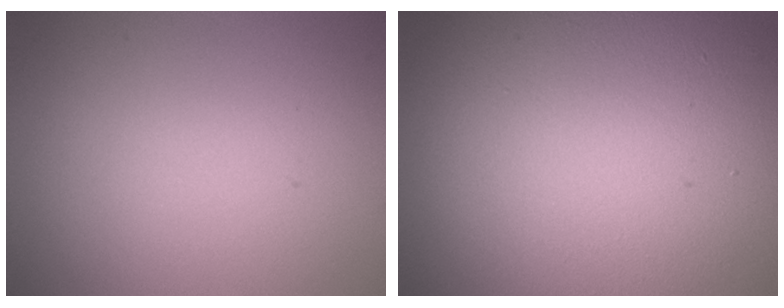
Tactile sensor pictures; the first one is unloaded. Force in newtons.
{"total": 17.3, "press": 17.3, "slide": 1.2}